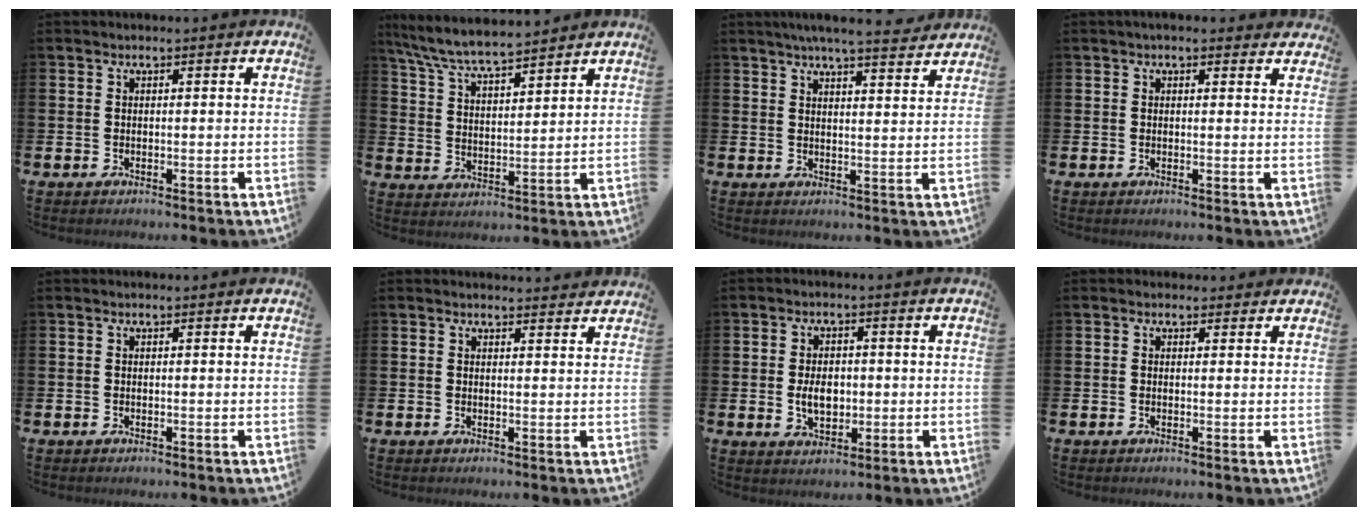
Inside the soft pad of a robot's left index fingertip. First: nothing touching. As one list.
[{"total": 7.1, "force": [6.8, 0.6, 2.1], "torque": [-0.072, -0.036, 0.121]}, {"total": 5.8, "force": [5.5, -0.1, 1.8], "torque": [-0.035, -0.027, 0.095]}, {"total": 1.5, "force": [1.5, 0.4, 0.2], "torque": [-0.005, 0.001, 0.027]}, {"total": 0.0}, {"total": 1.7, "force": [1.7, 0.2, -0.1], "torque": [0.011, -0.011, 0.029]}, {"total": 4.2, "force": [-0.2, 2.8, 3.2], "torque": [-0.042, 0.001, -0.009]}, {"total": 1.0, "force": [0.6, 0.7, 0.0], "torque": [0.006, 0.007, 0.009]}]